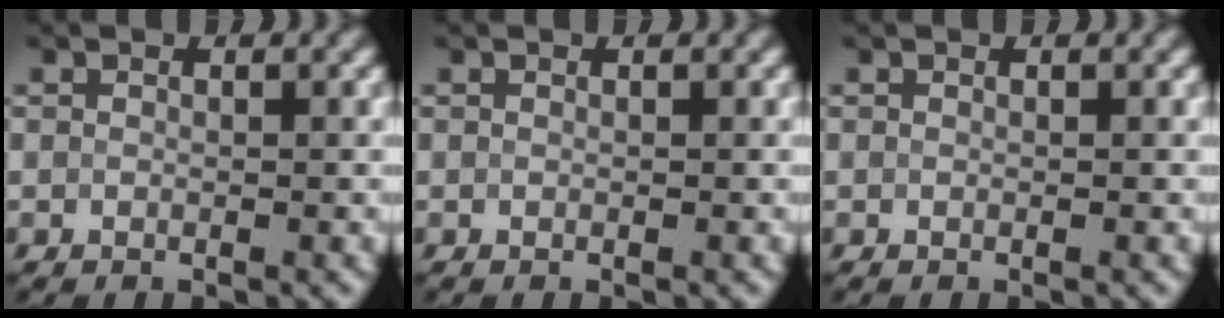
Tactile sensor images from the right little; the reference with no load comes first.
{"total": 0.0}
{"total": 0.0}